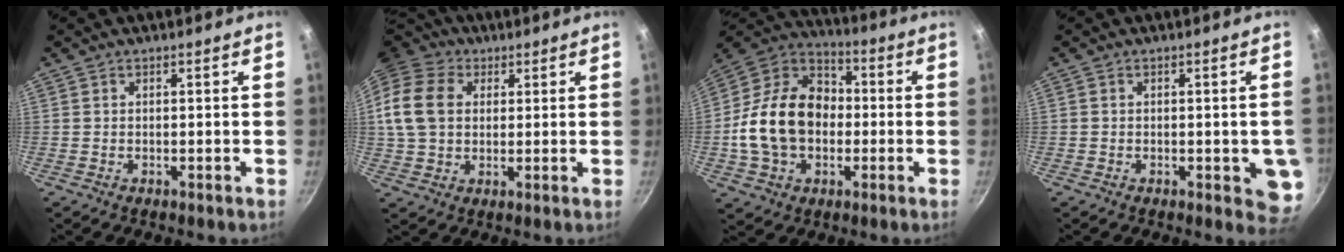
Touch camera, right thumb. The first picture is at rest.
{"total": 18.3, "force": [4.9, 14.2, 10.5], "torque": [-0.220, 0.022, 0.082]}
{"total": 19.5, "force": [-1.7, 14.5, 12.9], "torque": [-0.198, 0.040, -0.039]}
{"total": 6.5, "force": [-1.3, 2.7, 5.8], "torque": [-0.035, 0.002, -0.014]}